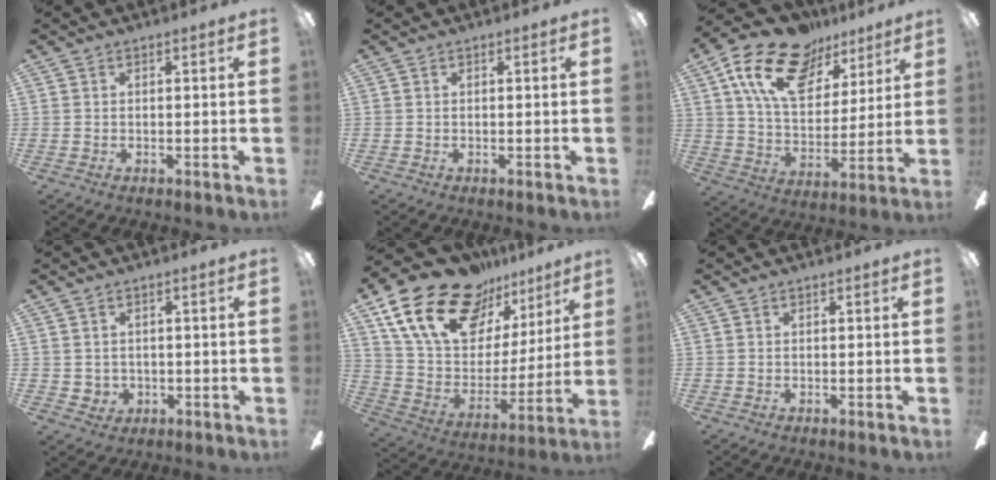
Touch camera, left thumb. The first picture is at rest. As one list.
[{"total": 0.0}, {"total": 20.6, "force": [12.2, 11.6, 11.7], "torque": [-0.206, -0.052, 0.219]}, {"total": 2.5, "force": [0.8, 2.4, 0.4], "torque": [-0.014, 0.000, 0.016]}, {"total": 24.2, "force": [16.1, 13.3, 12.2], "torque": [-0.213, -0.092, 0.299]}, {"total": 0.0}]